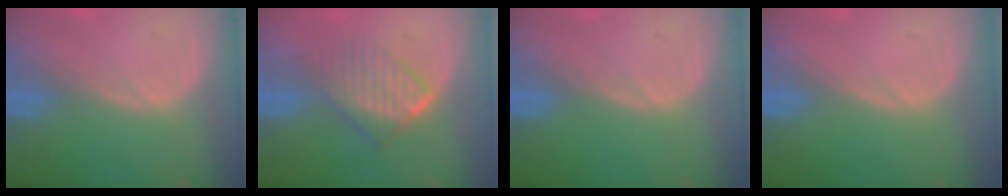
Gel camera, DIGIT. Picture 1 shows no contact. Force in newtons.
{"total": 6.7, "press": 5.9, "slide": 3.2}
{"total": 0.0}
{"total": 0.0}